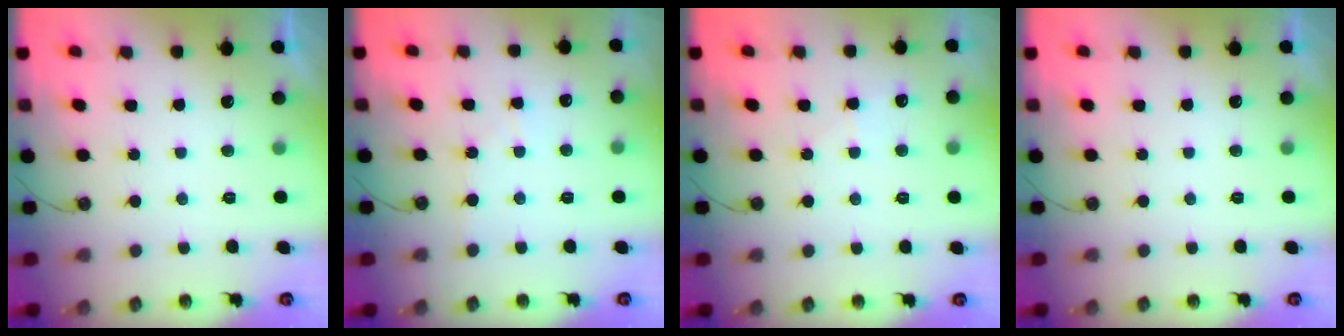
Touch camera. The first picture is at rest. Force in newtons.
{"total": 3.9, "press": 3.9, "slide": 0.5}
{"total": 4.6, "press": 4.5, "slide": 0.9}
{"total": 0.0}